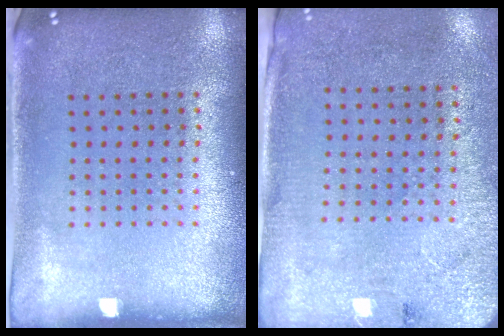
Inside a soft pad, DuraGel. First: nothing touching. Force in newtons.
{"total": 2.7, "press": 2.3, "slide": 1.5}